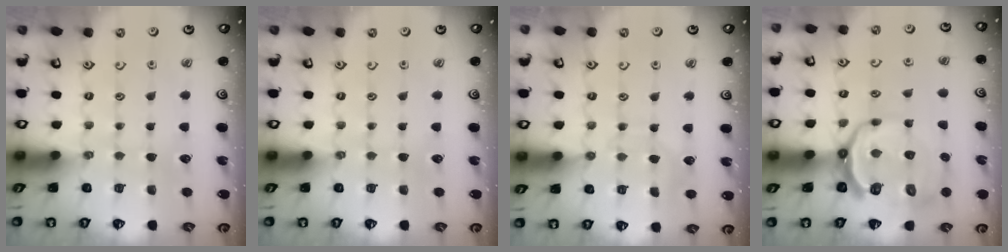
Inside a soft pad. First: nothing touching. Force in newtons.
{"total": 0.0}
{"total": 5.0, "press": 5.0, "slide": 0.4}
{"total": 11.5, "press": 10.8, "slide": 3.9}